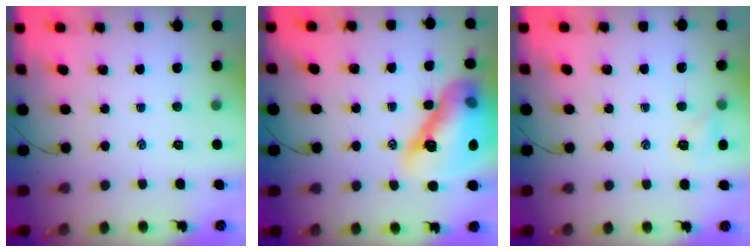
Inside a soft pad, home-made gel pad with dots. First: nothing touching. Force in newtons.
{"total": 17.9, "press": 17.3, "slide": 4.5}
{"total": 4.4, "press": 4.3, "slide": 1.1}